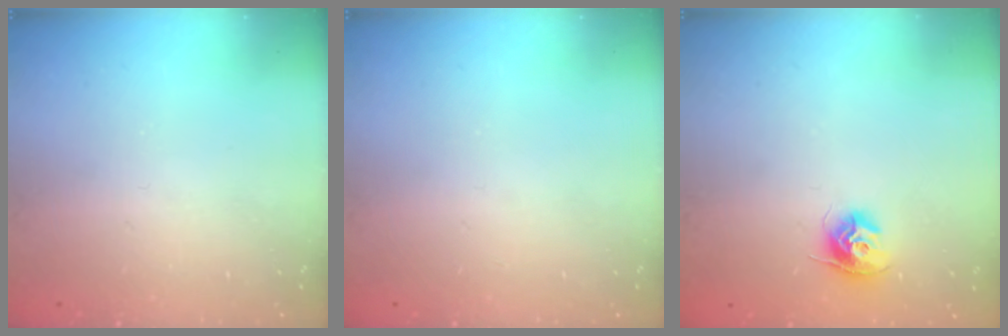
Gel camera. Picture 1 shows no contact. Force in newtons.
{"total": 0.0}
{"total": 9.7, "press": 9.7, "slide": 0.5}